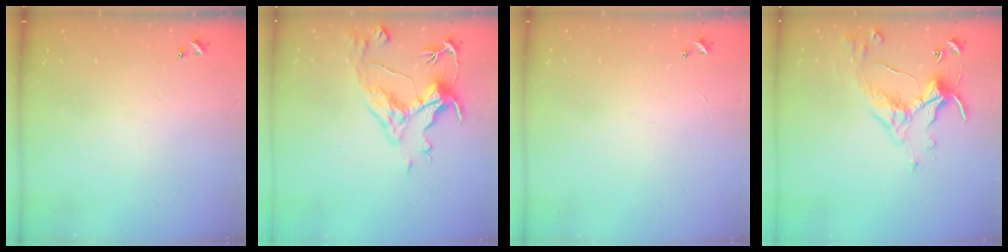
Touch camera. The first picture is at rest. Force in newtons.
{"total": 8.9, "press": 8.7, "slide": 1.7}
{"total": 1.3, "press": 1.2, "slide": 0.5}
{"total": 5.8, "press": 5.8, "slide": 0.7}